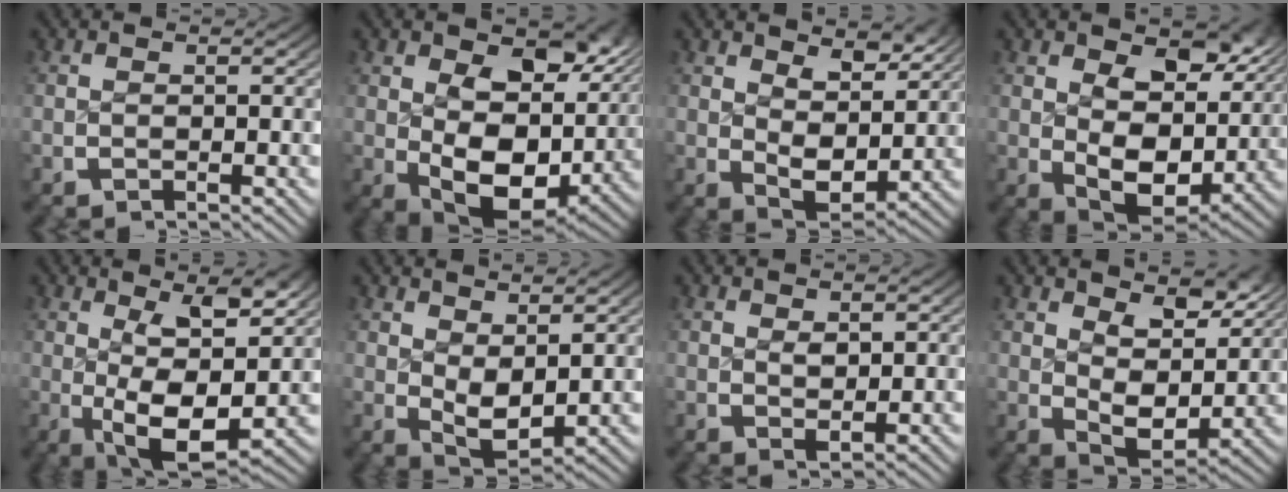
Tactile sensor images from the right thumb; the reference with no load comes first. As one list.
[{"total": 11.2, "force": [0.1, 7.2, 8.6], "torque": [-0.153, -0.055, 0.026]}, {"total": 5.2, "force": [1.9, 3.1, 3.7], "torque": [-0.067, -0.027, 0.042]}, {"total": 8.4, "force": [0.9, 5.2, 6.5], "torque": [-0.120, -0.043, 0.031]}, {"total": 8.8, "force": [-0.5, 4.5, 7.6], "torque": [-0.141, -0.040, 0.013]}, {"total": 4.2, "force": [0.9, 2.6, 3.2], "torque": [-0.062, -0.025, 0.028]}, {"total": 1.3, "force": [0.8, 0.6, 0.8], "torque": [-0.012, -0.009, 0.022]}, {"total": 6.2, "force": [2.3, 3.5, 4.6], "torque": [-0.082, -0.026, 0.047]}]